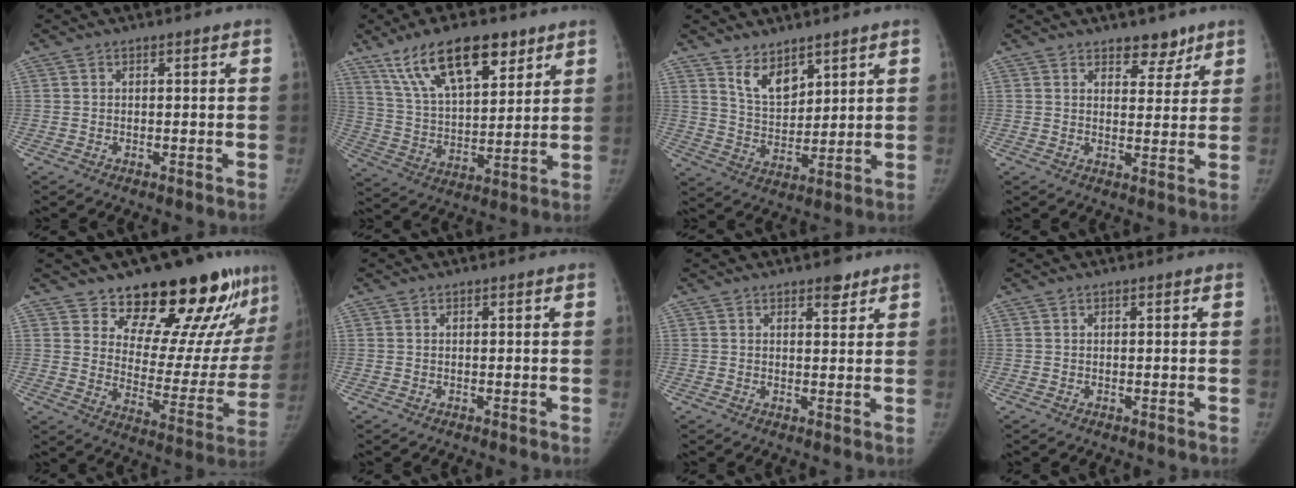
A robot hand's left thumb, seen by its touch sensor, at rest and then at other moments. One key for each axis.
{"total": 17.8, "fx": 11.0, "fy": 7.4, "fz": 11.8, "tx": -0.169, "ty": -0.038, "tz": 0.202}
{"total": 7.4, "fx": 5.1, "fy": 3.7, "fz": 3.8, "tx": -0.043, "ty": -0.046, "tz": 0.102}
{"total": 4.8, "fx": 3.6, "fy": 2.6, "fz": 1.9, "tx": 0.005, "ty": -0.024, "tz": 0.053}
{"total": 22.7, "fx": 16.8, "fy": 9.1, "fz": 12.3, "tx": -0.119, "ty": -0.116, "tz": 0.238}
{"total": 0.0}
{"total": 3.1, "fx": 2.1, "fy": 1.4, "fz": 1.7, "tx": -0.008, "ty": -0.012, "tz": 0.029}
{"total": 0.0}